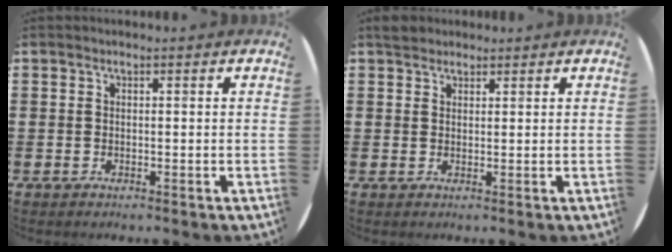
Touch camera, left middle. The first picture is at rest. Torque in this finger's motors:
{"motor_torque": [0.27, -0.28, 0.02, 0.04]}